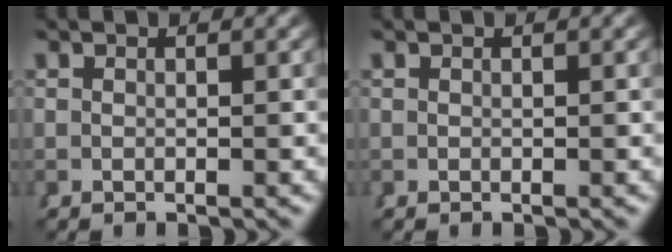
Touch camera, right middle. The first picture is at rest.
{"total": 0.0}